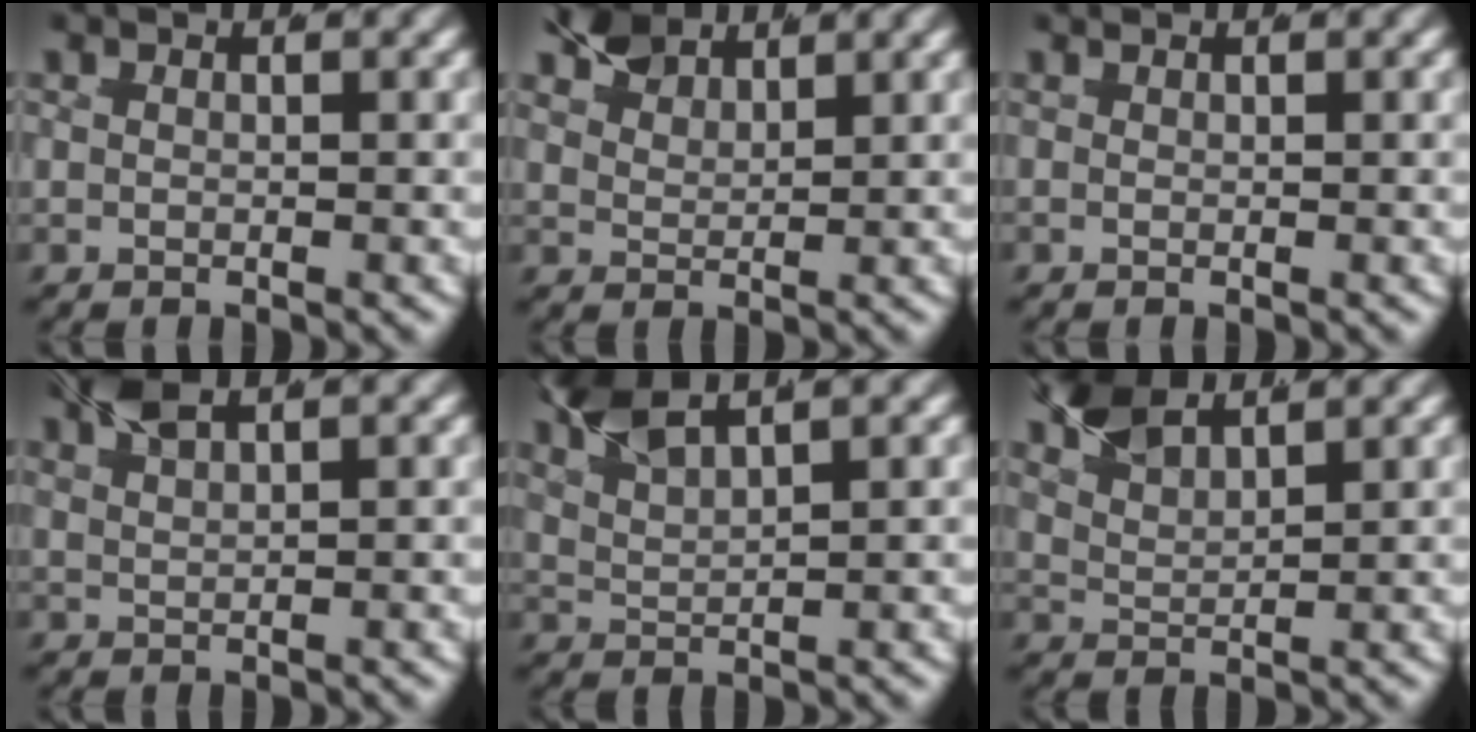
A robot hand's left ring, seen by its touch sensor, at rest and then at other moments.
{"total": 3.9, "force": [2.4, 2.2, 2.2], "torque": [-0.058, -0.003, 0.041]}
{"total": 0.5, "force": [0.5, 0.1, 0.1], "torque": [-0.001, 0.005, 0.006]}
{"total": 3.1, "force": [2.0, 1.4, 1.9], "torque": [-0.055, 0.006, 0.033]}
{"total": 5.1, "force": [2.8, 2.5, 3.4], "torque": [-0.087, 0.004, 0.041]}
{"total": 4.7, "force": [2.6, 2.6, 2.9], "torque": [-0.084, -0.003, 0.038]}